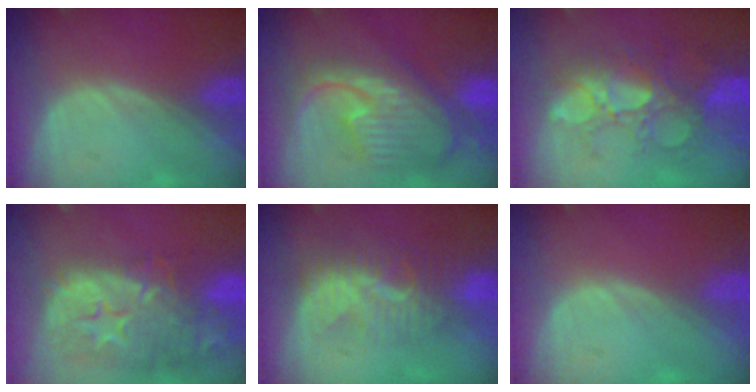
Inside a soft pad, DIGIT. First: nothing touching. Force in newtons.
{"total": 12.4, "press": 10.7, "slide": 6.3}
{"total": 11.0, "press": 9.5, "slide": 5.5}
{"total": 15.1, "press": 12.1, "slide": 9.0}
{"total": 7.9, "press": 7.6, "slide": 1.9}
{"total": 0.0}